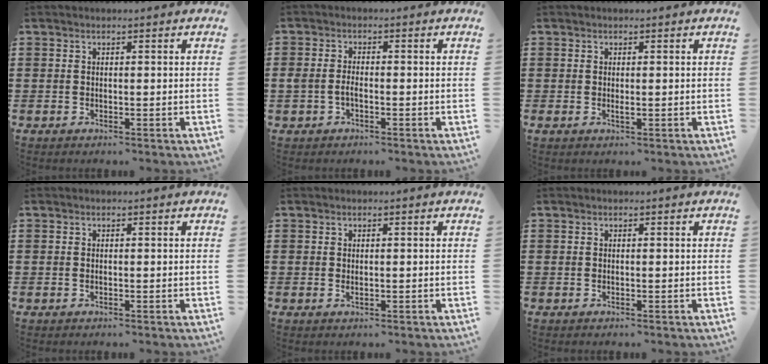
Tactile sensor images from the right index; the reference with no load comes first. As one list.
[{"total": 1.9, "force": [-0.7, 1.0, 1.5], "torque": [-0.037, 0.000, -0.016]}, {"total": 0.7, "force": [0.0, 0.1, 0.7], "torque": [-0.014, -0.002, -0.001]}, {"total": 0.0}, {"total": 0.6, "force": [0.1, 0.3, 0.5], "torque": [-0.010, 0.002, 0.001]}, {"total": 0.0}]